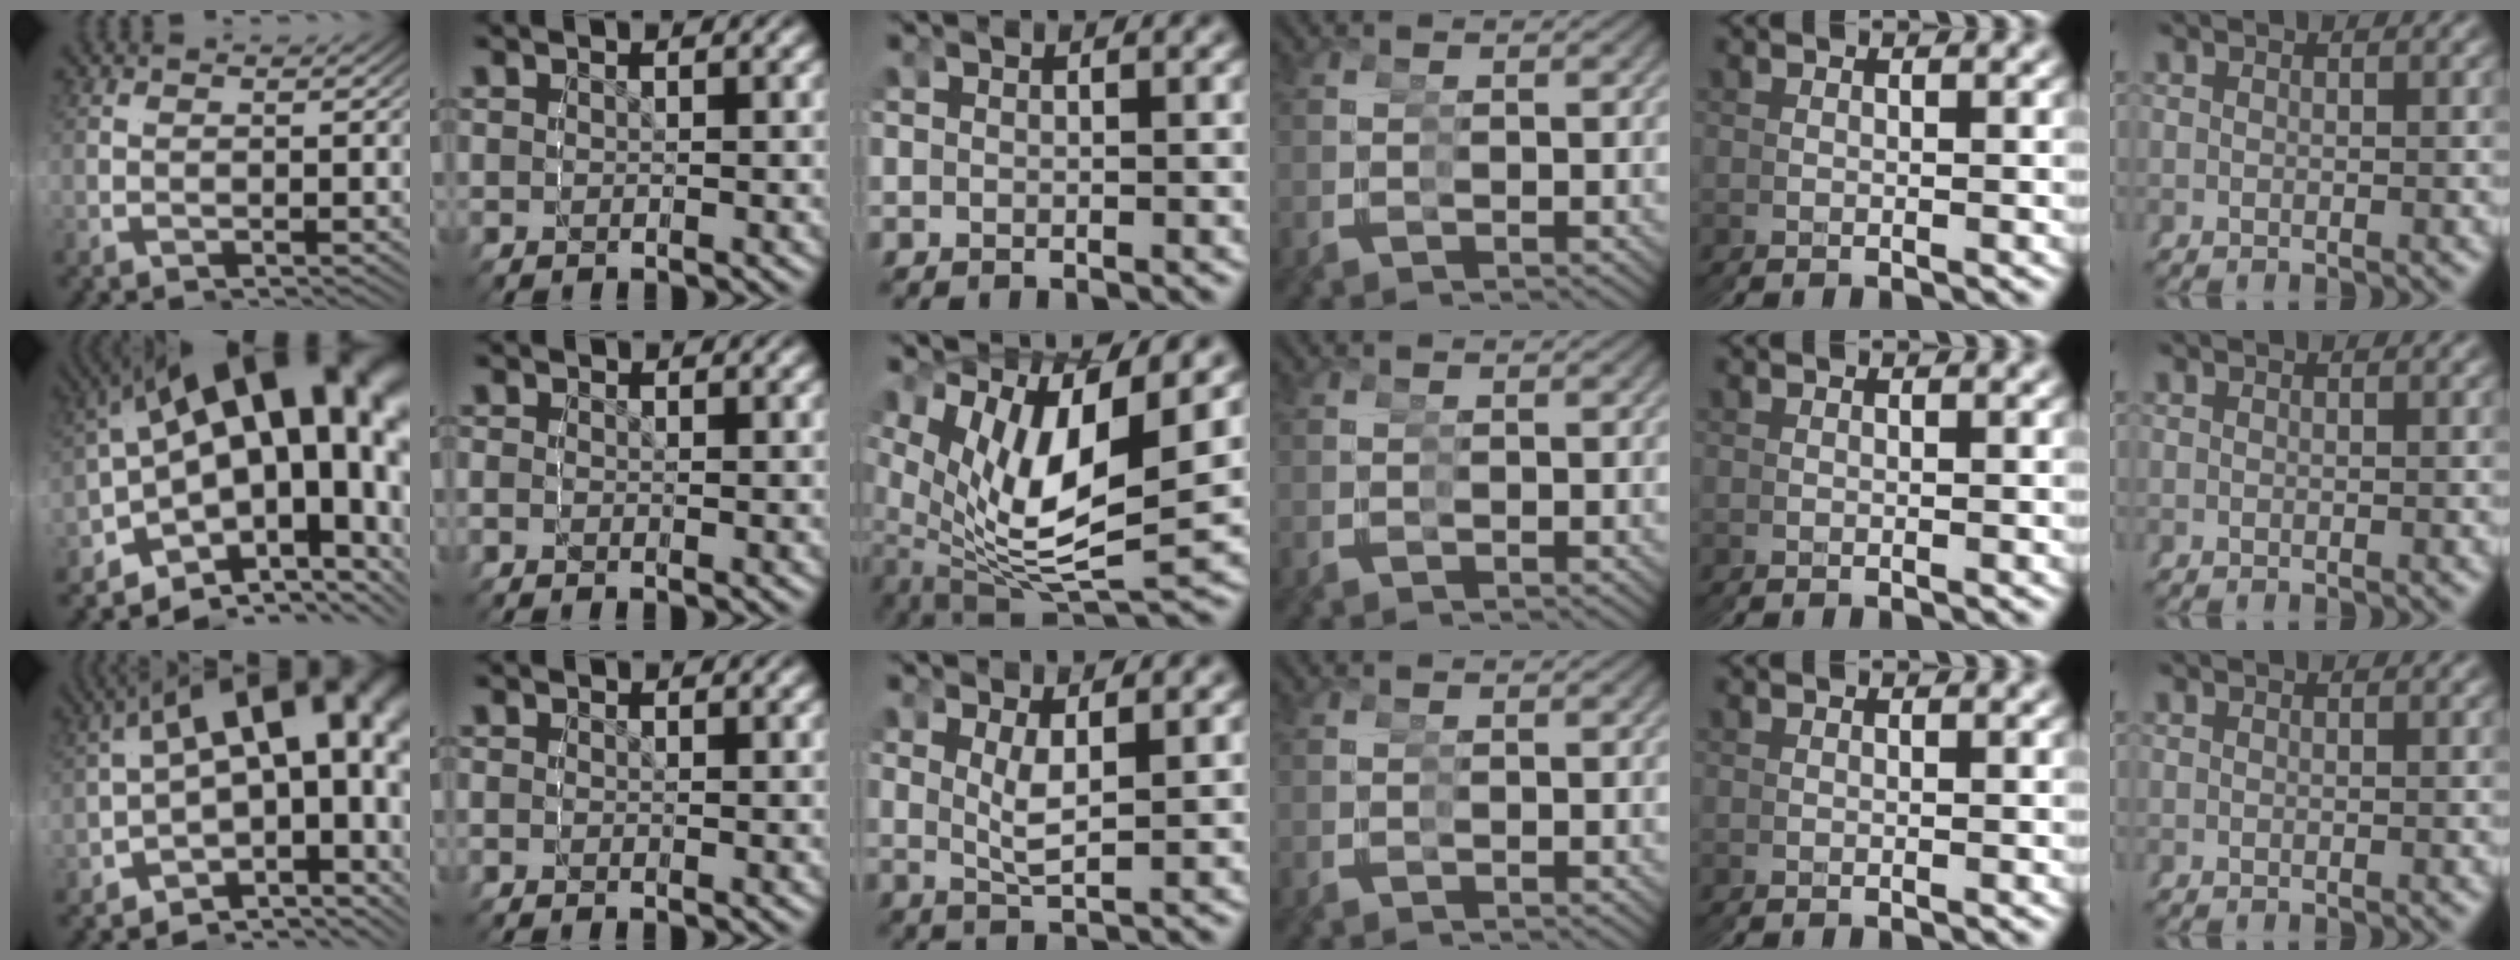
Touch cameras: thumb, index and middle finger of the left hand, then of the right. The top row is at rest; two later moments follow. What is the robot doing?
{"motion": "grasp_and_lifting", "object": "legos"}